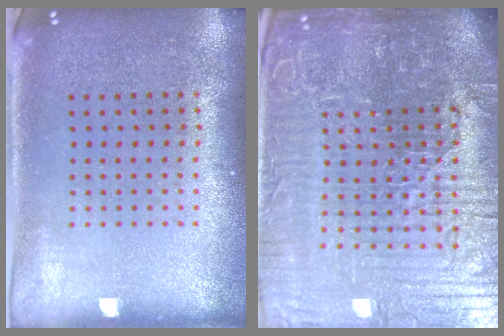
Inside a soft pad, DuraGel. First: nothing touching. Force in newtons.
{"total": 8.0, "press": 7.1, "slide": 3.7}